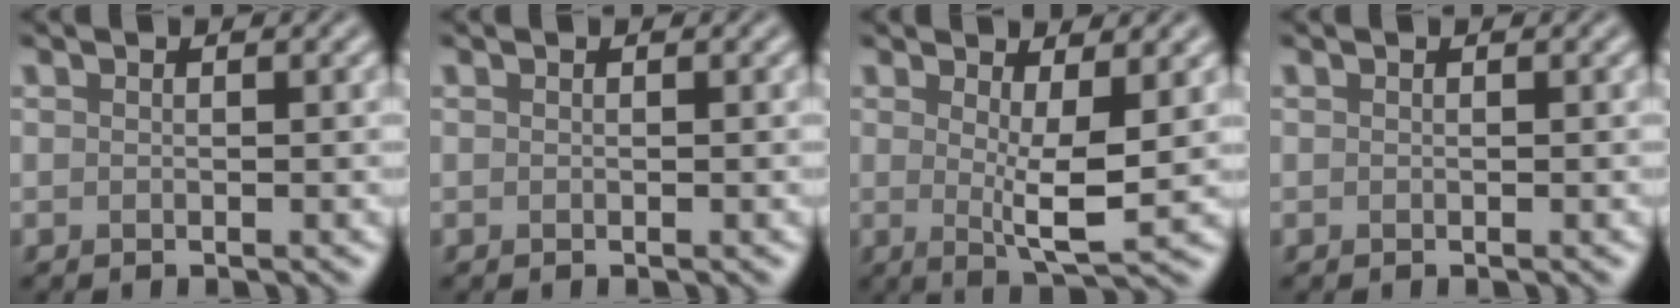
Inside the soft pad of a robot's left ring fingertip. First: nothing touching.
{"total": 0.0}
{"total": 4.4, "force": [0.8, 0.9, 4.2], "torque": [-0.068, -0.016, 0.013]}
{"total": 0.0}